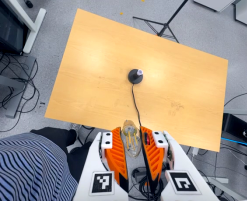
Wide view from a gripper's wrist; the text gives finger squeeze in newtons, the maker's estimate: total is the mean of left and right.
{"total": 19.0, "left": 22.4, "right": 15.6}